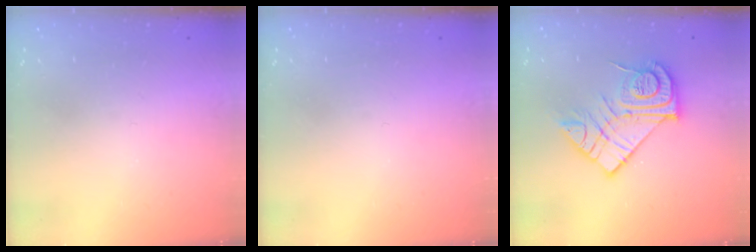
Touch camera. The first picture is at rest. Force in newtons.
{"total": 0.0}
{"total": 15.9, "press": 15.9, "slide": 1.0}